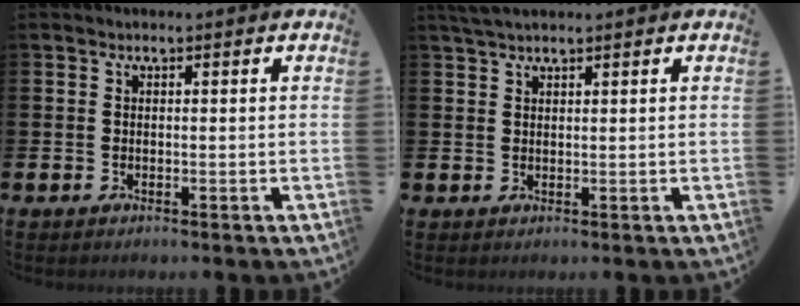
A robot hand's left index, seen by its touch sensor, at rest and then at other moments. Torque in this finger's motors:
{"motor_torque": [0.11, 0.04, 0.33, 0.07]}